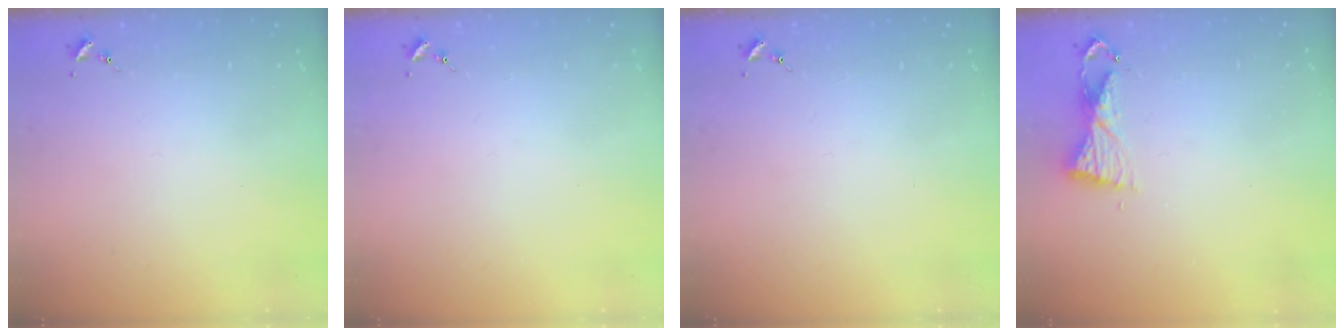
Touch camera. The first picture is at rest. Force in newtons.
{"total": 0.0}
{"total": 0.0}
{"total": 6.2, "press": 6.1, "slide": 0.6}